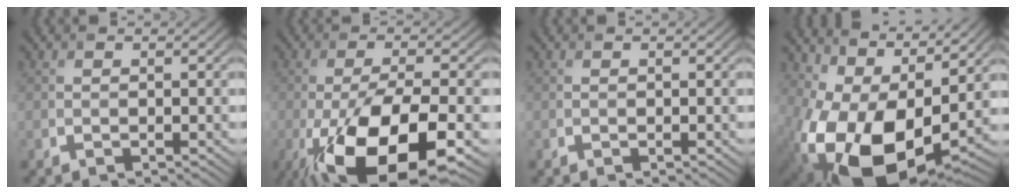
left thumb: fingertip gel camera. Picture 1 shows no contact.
{"total": 15.4, "force": [-6.3, 5.5, 12.9], "torque": [-0.246, -0.026, -0.102]}
{"total": 0.0}
{"total": 16.4, "force": [0.4, 10.1, 12.9], "torque": [-0.236, -0.039, 0.032]}